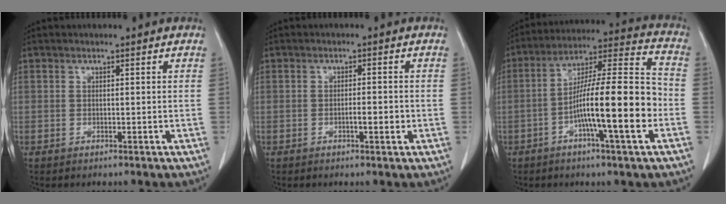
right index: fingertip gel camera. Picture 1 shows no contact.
{"total": 2.4, "force": [-0.6, 0.5, 2.3], "torque": [-0.042, 0.000, -0.009]}
{"total": 16.5, "force": [-4.5, 1.1, 15.9], "torque": [-0.263, 0.010, -0.077]}